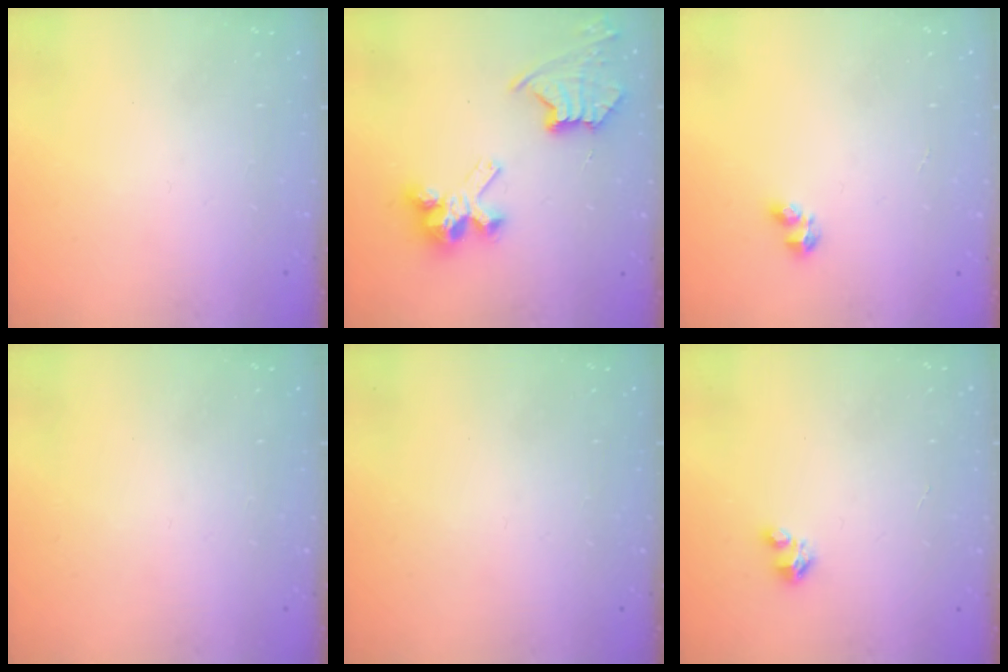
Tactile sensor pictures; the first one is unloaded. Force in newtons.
{"total": 9.8, "press": 9.8, "slide": 0.7}
{"total": 2.1, "press": 2.0, "slide": 0.8}
{"total": 0.0}
{"total": 0.0}
{"total": 1.6, "press": 1.6, "slide": 0.1}